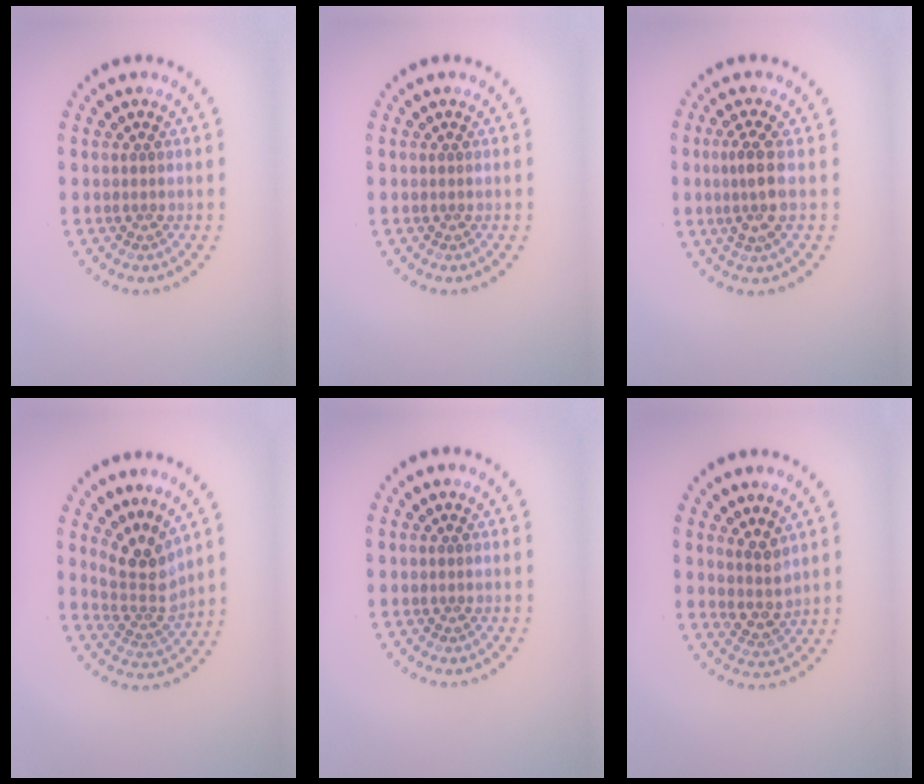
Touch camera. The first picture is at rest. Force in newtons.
{"total": 0.0}
{"total": 2.6, "press": 2.3, "slide": 1.2}
{"total": 3.6, "press": 2.5, "slide": 2.6}
{"total": 0.0}
{"total": 2.5, "press": 2.0, "slide": 1.5}